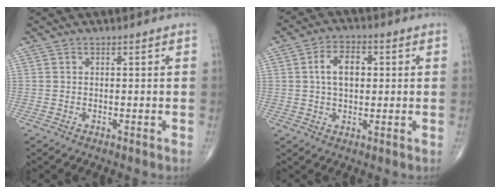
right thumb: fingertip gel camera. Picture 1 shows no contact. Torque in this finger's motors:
{"motor_torque": [0.37, 1.97, 0.96, 0.34, 0.01]}